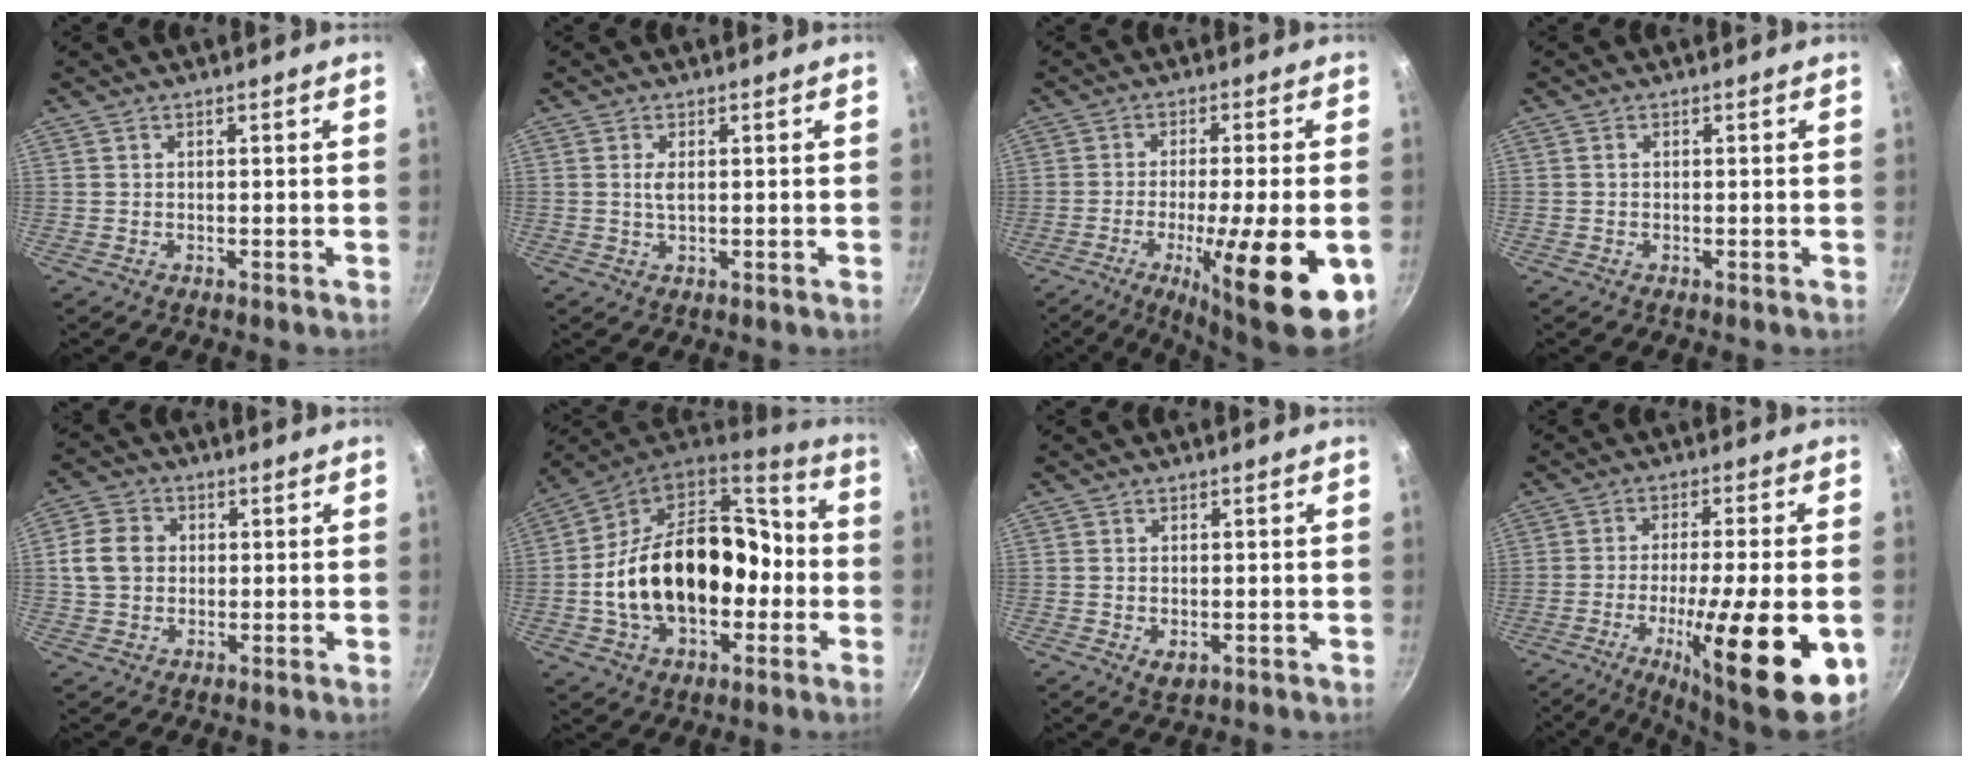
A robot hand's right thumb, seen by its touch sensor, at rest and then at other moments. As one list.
[{"total": 1.9, "force": [0.3, 0.8, 1.7], "torque": [-0.036, 0.000, 0.008]}, {"total": 19.0, "force": [-6.4, 4.1, 17.4], "torque": [-0.243, 0.004, -0.089]}, {"total": 0.5, "force": [0.0, 0.2, 0.5], "torque": [-0.012, 0.003, 0.000]}, {"total": 7.7, "force": [0.8, 6.5, 4.1], "torque": [-0.056, 0.006, 0.004]}, {"total": 25.6, "force": [-3.1, 17.0, 18.9], "torque": [-0.294, 0.066, -0.051]}, {"total": 2.8, "force": [-0.4, 1.7, 2.1], "torque": [-0.033, -0.009, -0.003]}, {"total": 20.9, "force": [-6.5, 4.6, 19.3], "torque": [-0.277, 0.008, -0.094]}]